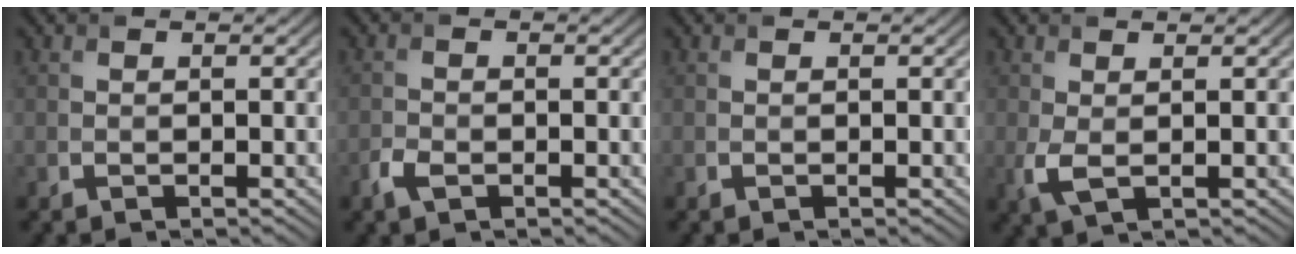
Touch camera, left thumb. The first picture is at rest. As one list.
[{"total": 2.1, "force": [-1.2, 1.1, 1.2], "torque": [-0.031, -0.003, -0.028]}, {"total": 0.0}, {"total": 2.4, "force": [0.0, 1.1, 2.1], "torque": [-0.060, -0.005, 0.003]}]